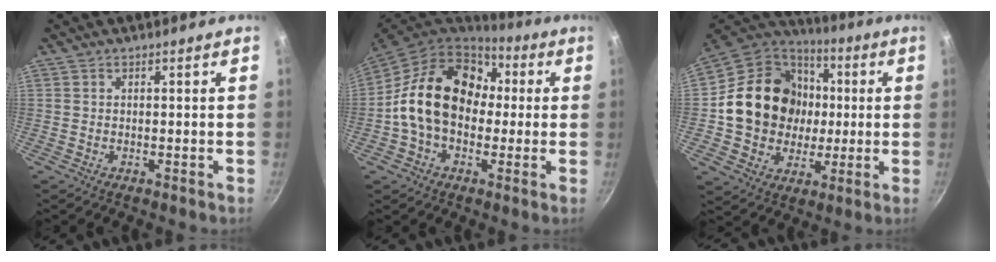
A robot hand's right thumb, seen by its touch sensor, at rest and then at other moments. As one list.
[{"total": 19.4, "force": [1.1, 14.3, 13.1], "torque": [-0.197, 0.041, 0.006]}, {"total": 21.2, "force": [1.1, 18.4, 10.3], "torque": [-0.161, 0.029, 0.024]}]